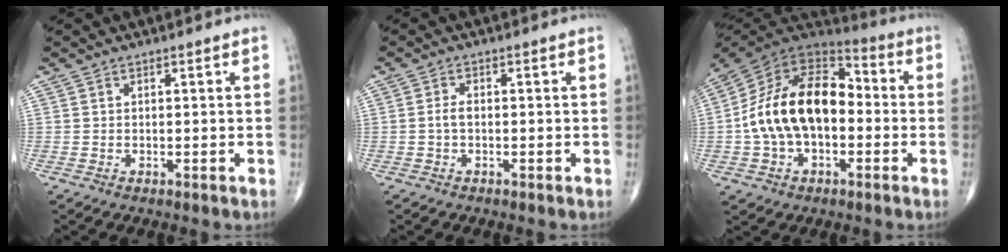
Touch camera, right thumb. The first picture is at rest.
{"total": 1.8, "force": [-0.4, 1.0, 1.4], "torque": [-0.028, 0.003, -0.010]}
{"total": 20.2, "force": [-1.4, 12.8, 15.6], "torque": [-0.260, 0.043, -0.031]}